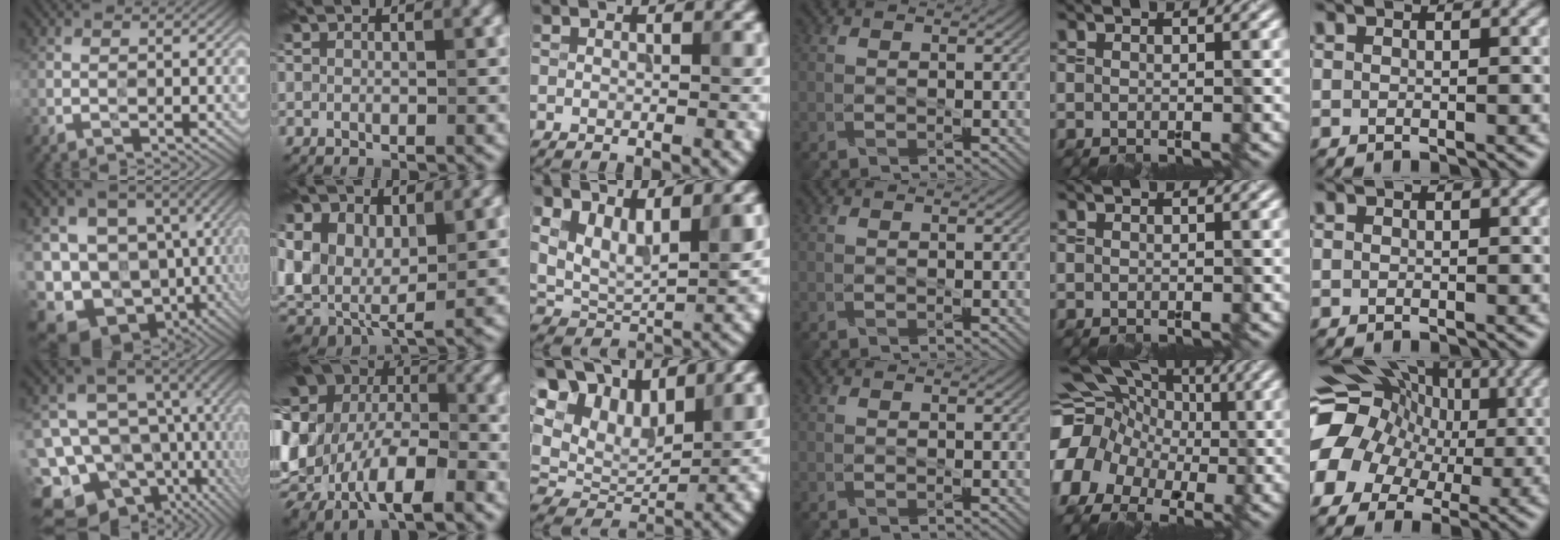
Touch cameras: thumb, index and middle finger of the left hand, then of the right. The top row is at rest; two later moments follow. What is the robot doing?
{"motion": "wipe", "object": "paper plate"}